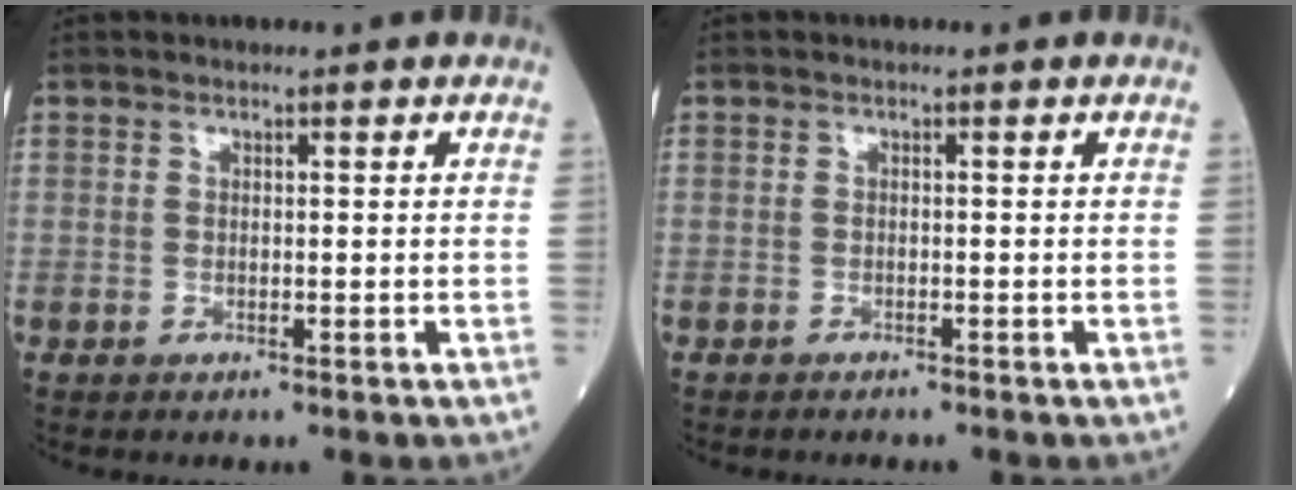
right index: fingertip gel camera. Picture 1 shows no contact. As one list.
[{"total": 2.0, "force": [-1.7, 0.8, 0.7], "torque": [-0.020, -0.005, -0.020]}]